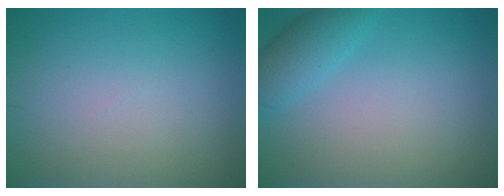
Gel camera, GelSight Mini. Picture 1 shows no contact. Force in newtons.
{"total": 3.0, "press": 3.0, "slide": 0.1}